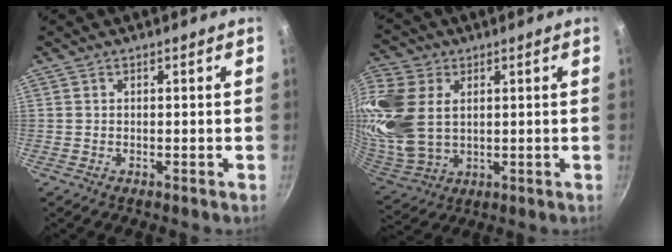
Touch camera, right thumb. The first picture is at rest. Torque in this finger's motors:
{"motor_torque": [1.74, 3.28, 0.35, -0.04, 0.32]}